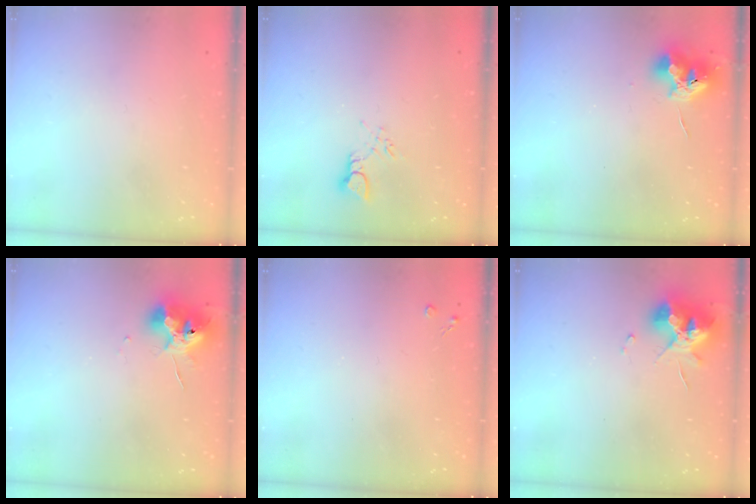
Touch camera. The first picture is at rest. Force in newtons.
{"total": 2.8, "press": 2.8, "slide": 0.5}
{"total": 11.0, "press": 11.0, "slide": 0.8}
{"total": 10.0, "press": 10.0, "slide": 0.4}
{"total": 2.1, "press": 2.1, "slide": 0.4}
{"total": 11.2, "press": 11.2, "slide": 0.6}